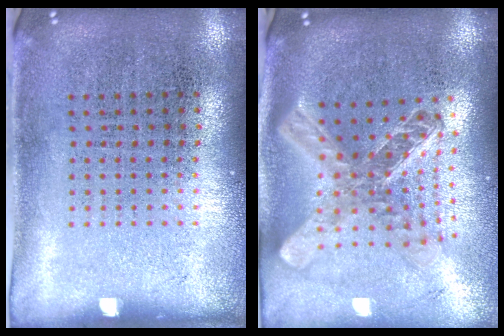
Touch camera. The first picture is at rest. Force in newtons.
{"total": 2.5, "press": 2.0, "slide": 1.6}